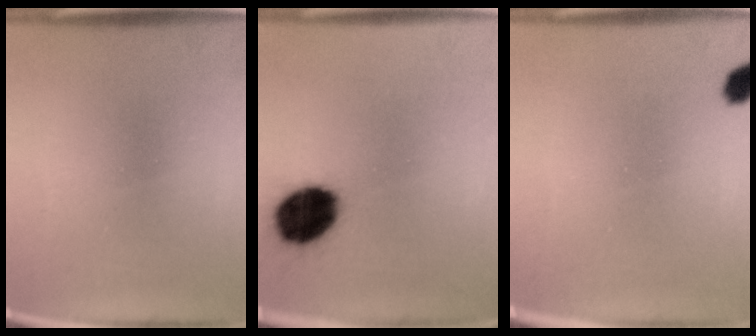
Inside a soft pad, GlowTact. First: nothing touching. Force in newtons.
{"total": 13.9}
{"total": 2.5}